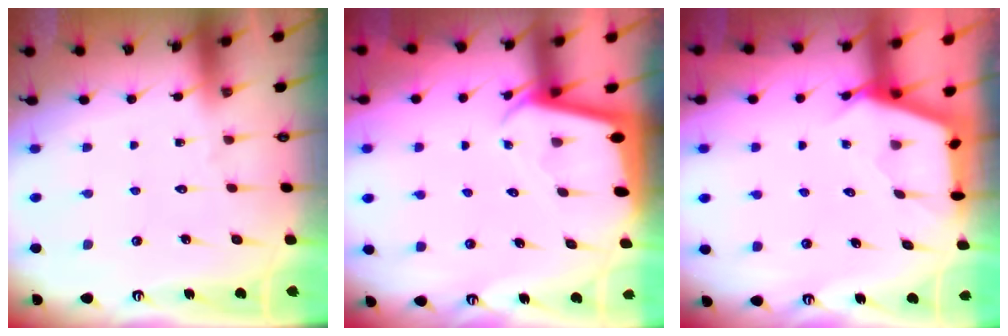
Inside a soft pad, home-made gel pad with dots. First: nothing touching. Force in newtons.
{"total": 1.9, "press": 1.9, "slide": 0.1}
{"total": 2.6, "press": 2.6, "slide": 0.4}